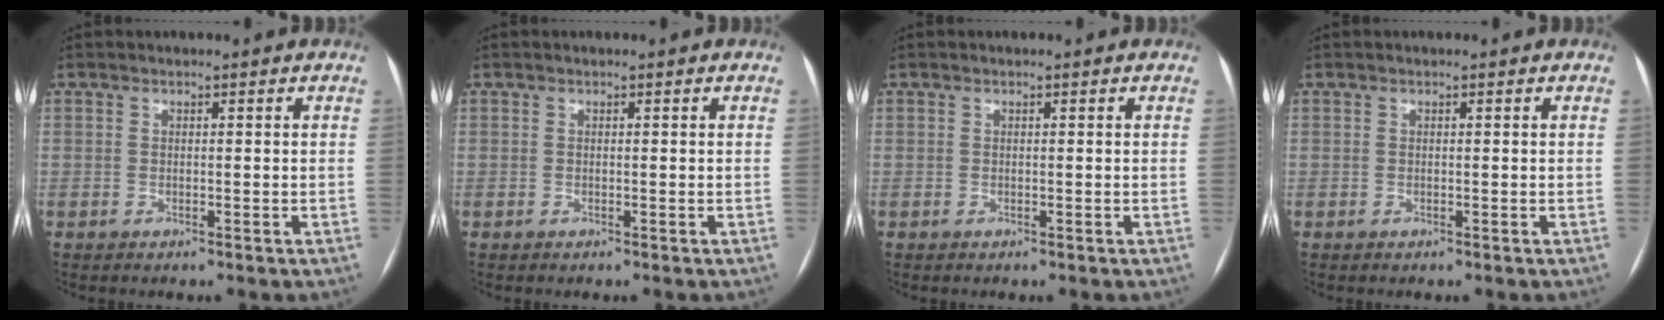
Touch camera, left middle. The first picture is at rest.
{"total": 0.0}
{"total": 0.0}
{"total": 0.0}